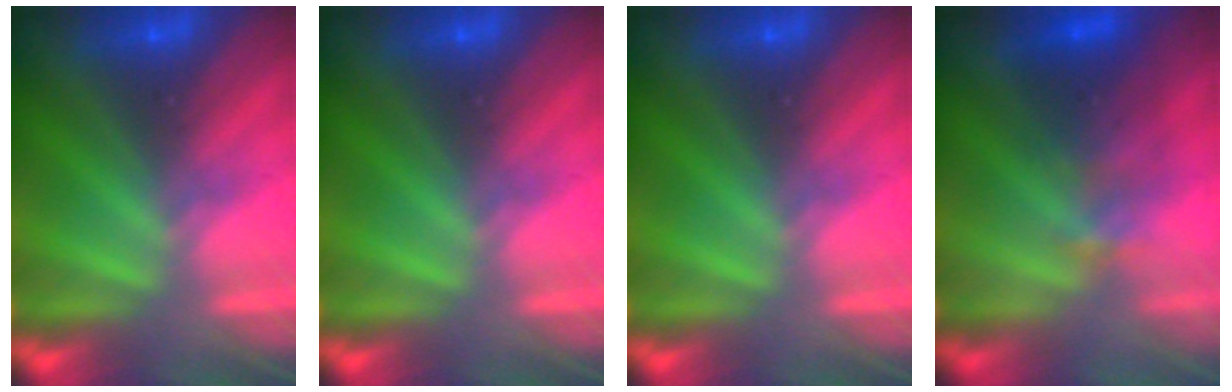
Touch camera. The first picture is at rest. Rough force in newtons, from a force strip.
{"total": 0.0}
{"total": 0.0}
{"total": 3.8}